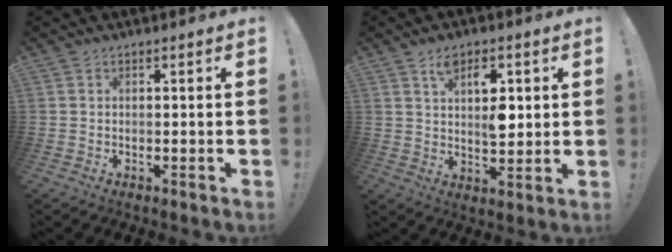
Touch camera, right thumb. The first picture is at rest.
{"total": 9.4, "force": [3.5, 5.2, 7.0], "torque": [-0.093, -0.012, 0.059]}